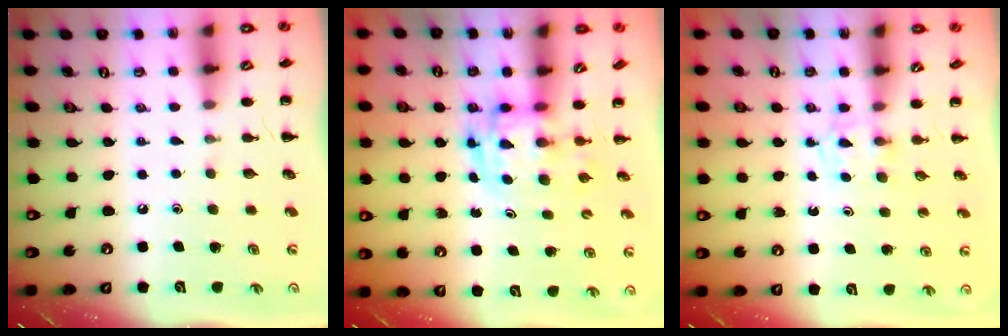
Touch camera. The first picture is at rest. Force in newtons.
{"total": 2.9, "press": 2.9, "slide": 0.5}
{"total": 2.4, "press": 2.1, "slide": 1.1}